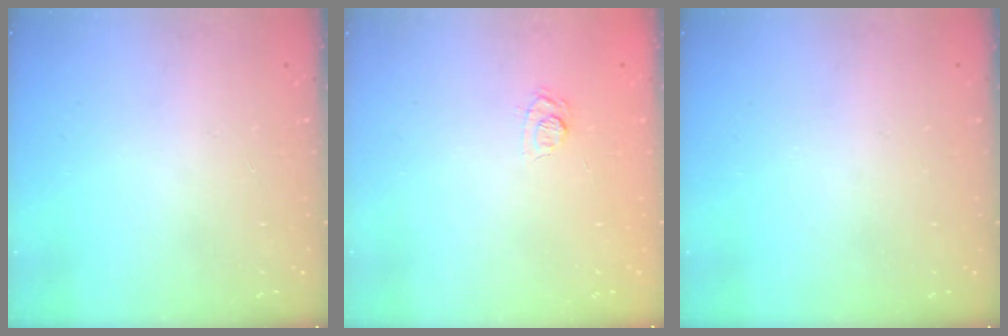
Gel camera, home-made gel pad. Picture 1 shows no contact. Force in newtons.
{"total": 7.2, "press": 7.1, "slide": 1.5}
{"total": 0.0}